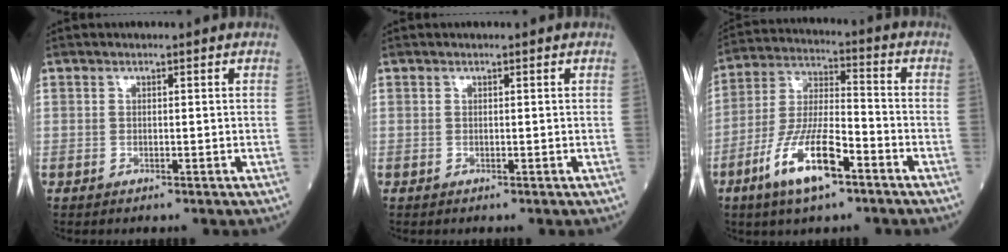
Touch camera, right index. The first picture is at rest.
{"total": 0.0}
{"total": 12.4, "force": [-6.5, 2.9, 10.1], "torque": [-0.209, -0.007, -0.122]}